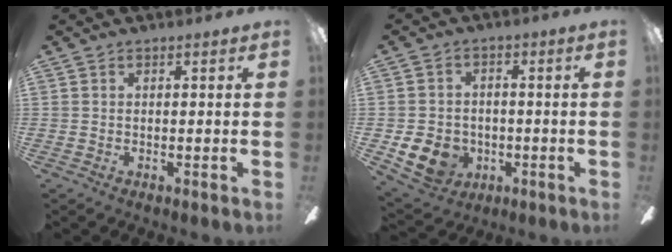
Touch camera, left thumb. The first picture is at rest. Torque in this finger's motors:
{"motor_torque": [0.00, 0.02, -0.10, 0.12, 0.04]}